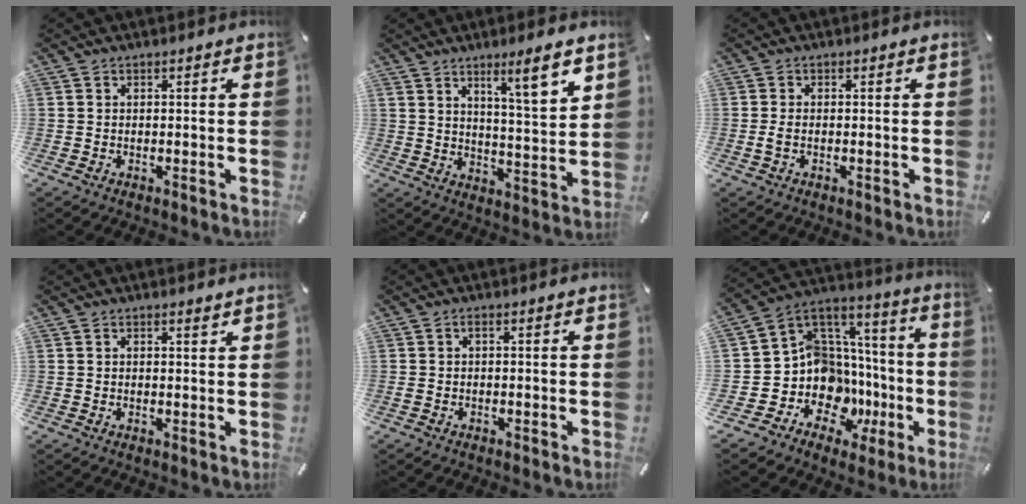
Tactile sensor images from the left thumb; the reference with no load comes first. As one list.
[{"total": 9.0, "force": [6.3, 1.4, 6.3], "torque": [-0.089, -0.042, 0.101]}, {"total": 1.7, "force": [-0.3, 0.7, 1.5], "torque": [-0.029, 0.001, -0.007]}, {"total": 0.9, "force": [0.7, 0.2, 0.5], "torque": [-0.009, 0.000, 0.012]}, {"total": 1.2, "force": [-0.2, 0.4, 1.1], "torque": [-0.021, 0.001, -0.004]}, {"total": 12.3, "force": [-4.4, 10.7, 4.3], "torque": [-0.095, -0.044, -0.061]}]